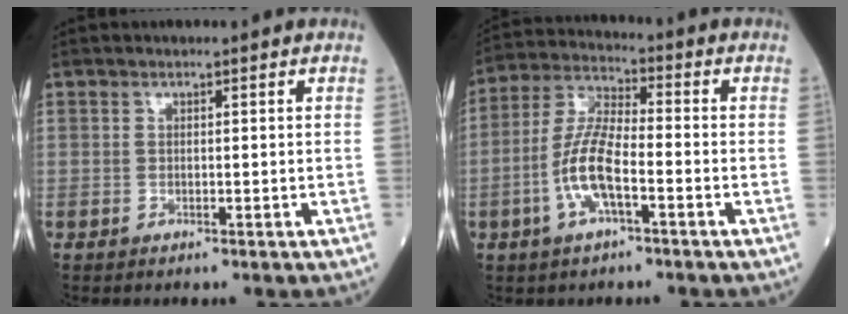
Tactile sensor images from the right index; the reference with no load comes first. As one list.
[{"total": 9.2, "force": [-3.0, 2.4, 8.4], "torque": [-0.182, 0.006, -0.062]}]